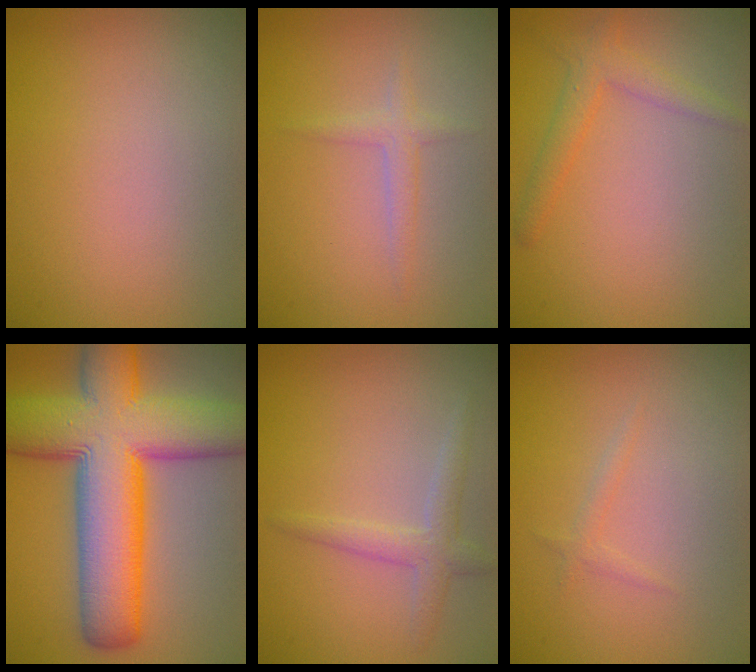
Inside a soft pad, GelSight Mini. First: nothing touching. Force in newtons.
{"total": 1.3, "press": 1.3, "slide": 0.1}
{"total": 2.4, "press": 2.4, "slide": 0.1}
{"total": 14.5, "press": 14.5, "slide": 0.4}
{"total": 2.1, "press": 2.0, "slide": 0.1}
{"total": 0.7, "press": 0.7, "slide": 0.1}